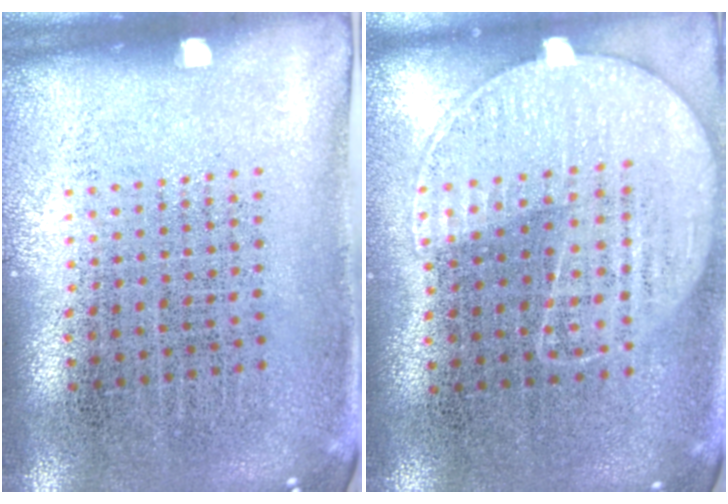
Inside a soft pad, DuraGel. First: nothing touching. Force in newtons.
{"total": 1.3, "press": 1.1, "slide": 0.6}